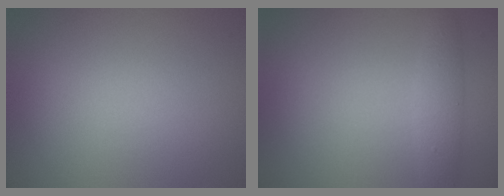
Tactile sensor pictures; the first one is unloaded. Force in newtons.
{"total": 2.1, "press": 2.1, "slide": 0.1}